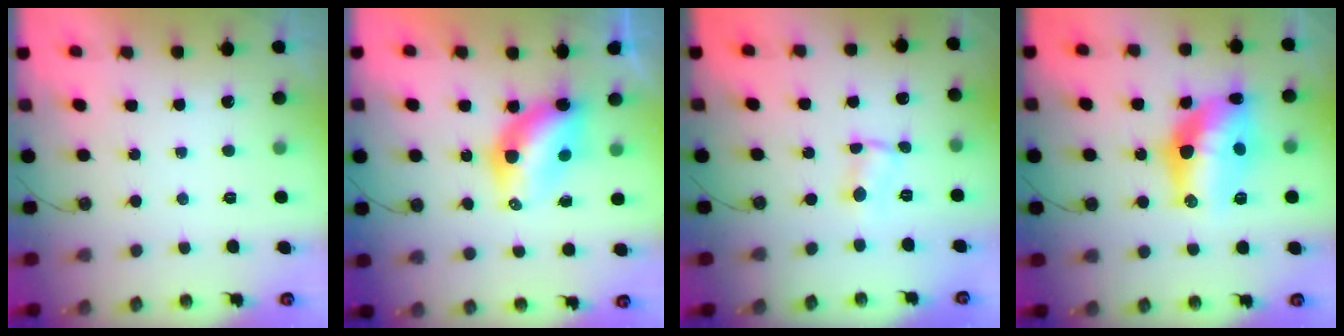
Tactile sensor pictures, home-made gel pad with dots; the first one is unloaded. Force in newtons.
{"total": 7.9, "press": 7.8, "slide": 0.7}
{"total": 0.7, "press": 0.7, "slide": 0.1}
{"total": 16.9, "press": 16.4, "slide": 4.1}